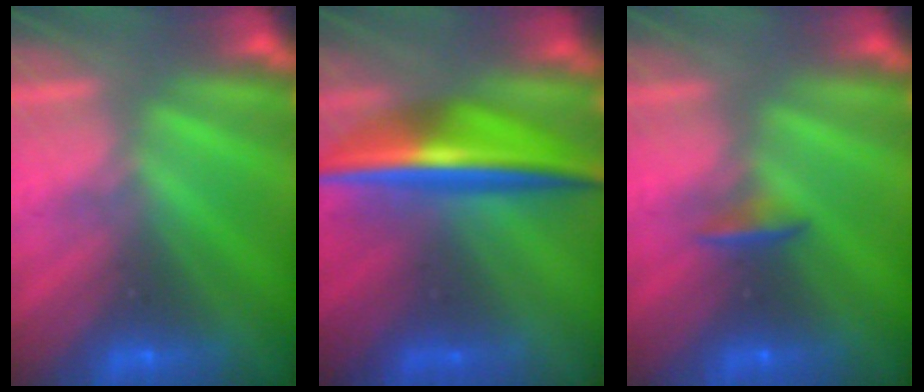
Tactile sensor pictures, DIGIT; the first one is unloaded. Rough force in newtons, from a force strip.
{"total": 7.7}
{"total": 1.5}